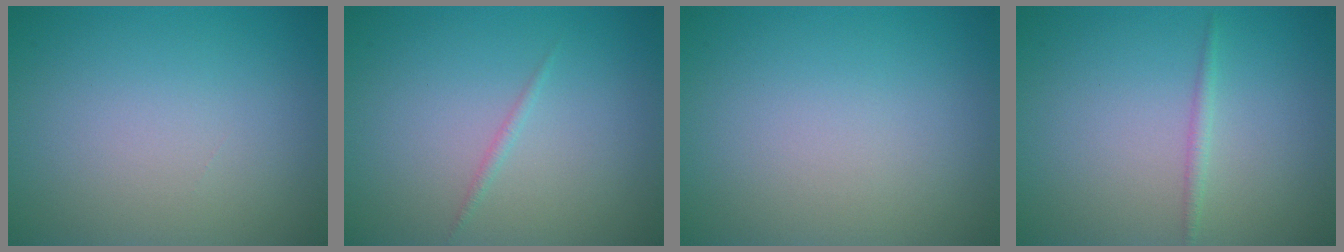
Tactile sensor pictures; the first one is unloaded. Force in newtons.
{"total": 0.6, "press": 0.6, "slide": 0.1}
{"total": 0.0}
{"total": 0.9, "press": 0.9, "slide": 0.1}